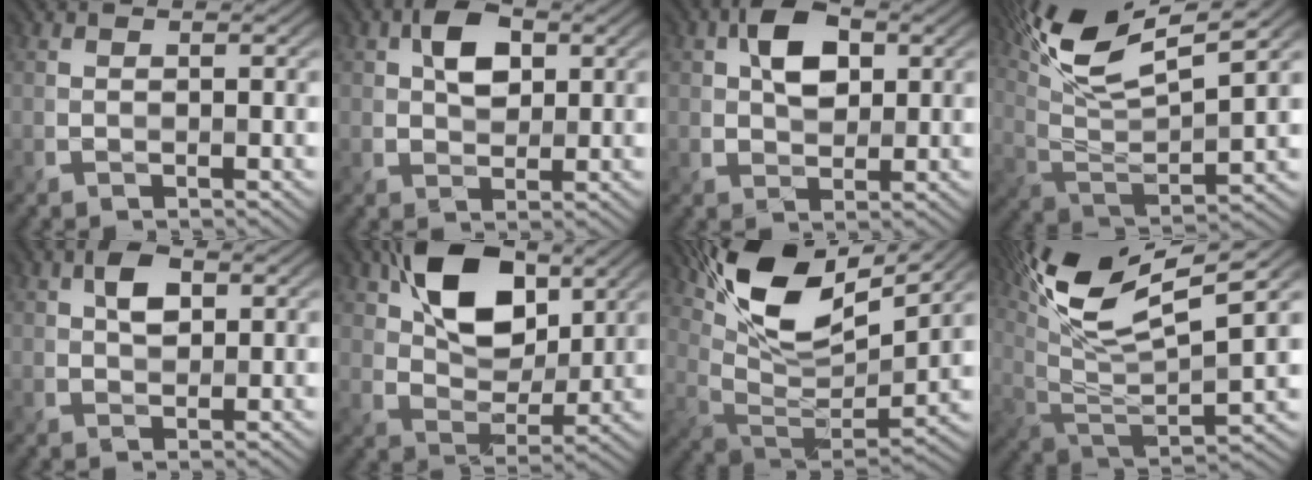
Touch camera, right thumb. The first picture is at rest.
{"total": 4.7, "force": [1.4, 3.1, 3.2], "torque": [-0.057, 0.007, 0.020]}
{"total": 5.4, "force": [1.5, 3.5, 3.8], "torque": [-0.068, 0.006, 0.020]}
{"total": 14.8, "force": [9.5, 3.9, 10.6], "torque": [-0.234, 0.015, 0.166]}
{"total": 3.1, "force": [1.0, 1.9, 2.2], "torque": [-0.044, 0.005, 0.016]}
{"total": 11.9, "force": [5.3, 7.2, 7.9], "torque": [-0.144, 0.013, 0.092]}
{"total": 15.3, "force": [8.7, 6.3, 11.0], "torque": [-0.226, 0.009, 0.161]}
{"total": 15.8, "force": [8.7, 4.8, 12.3], "torque": [-0.273, 0.018, 0.159]}